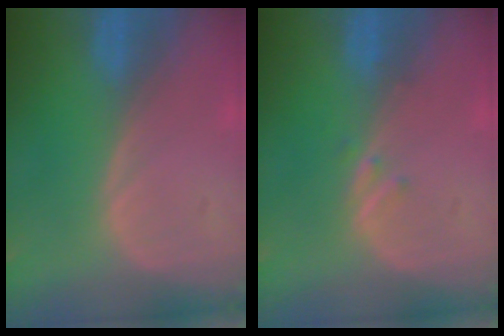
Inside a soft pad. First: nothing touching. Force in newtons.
{"total": 1.1, "press": 1.1, "slide": 0.1}